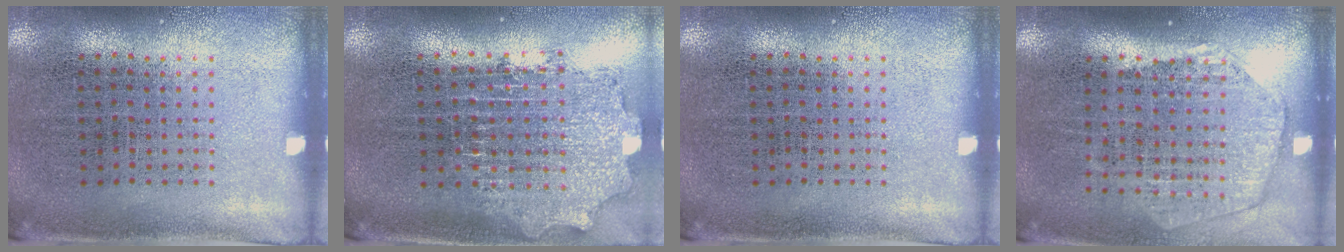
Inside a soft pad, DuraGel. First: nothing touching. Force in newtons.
{"total": 2.1, "press": 1.6, "slide": 1.3}
{"total": 0.0}
{"total": 1.8, "press": 1.7, "slide": 0.8}